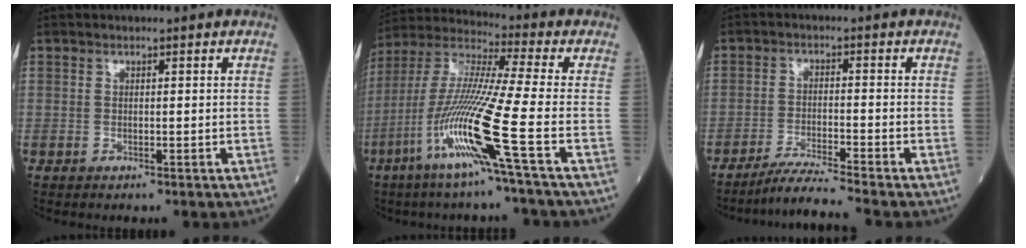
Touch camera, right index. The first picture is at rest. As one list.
[{"total": 15.4, "force": [-6.4, -1.8, 13.9], "torque": [-0.293, -0.022, -0.131]}, {"total": 5.8, "force": [-5.0, -2.0, 2.2], "torque": [-0.041, -0.025, -0.096]}]